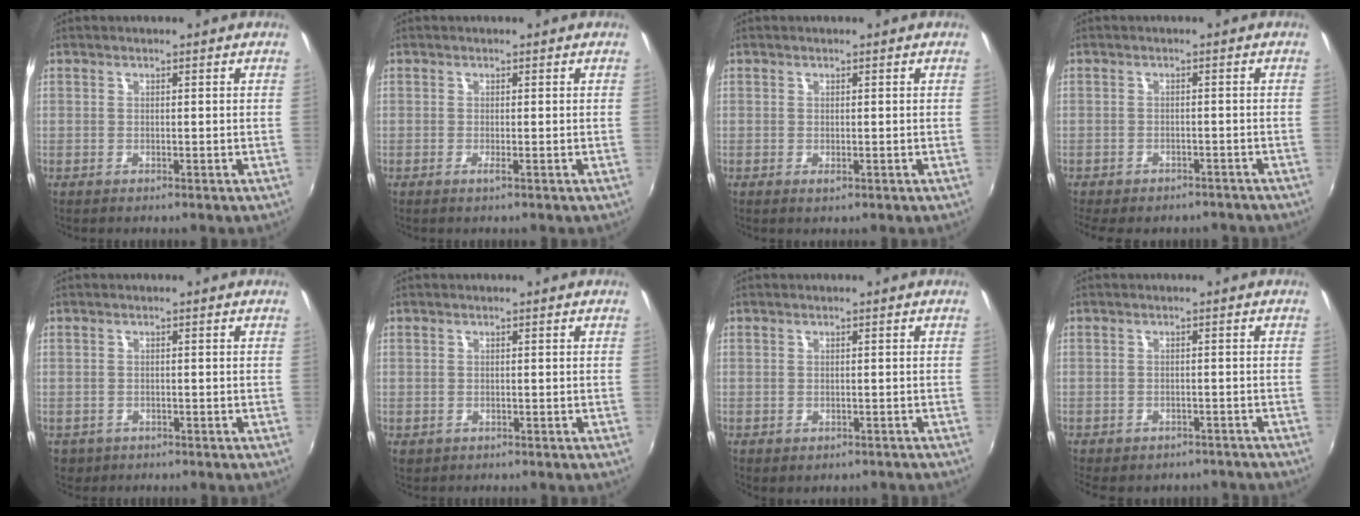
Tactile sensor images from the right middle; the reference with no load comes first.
{"total": 0.8, "force": [-0.3, -0.3, 0.7], "torque": [-0.011, -0.001, -0.007]}
{"total": 0.6, "force": [-0.1, 0.2, 0.6], "torque": [-0.010, -0.001, -0.001]}
{"total": 9.5, "force": [-7.7, 3.8, 3.9], "torque": [-0.090, -0.021, -0.102]}
{"total": 3.0, "force": [-1.2, 2.5, 1.2], "torque": [-0.031, -0.004, -0.011]}
{"total": 1.0, "force": [-0.3, 0.9, 0.4], "torque": [-0.007, -0.001, -0.003]}
{"total": 2.1, "force": [-1.4, 1.2, 1.0], "torque": [-0.019, -0.009, -0.014]}
{"total": 8.0, "force": [-6.6, 3.5, 2.9], "torque": [-0.067, -0.015, -0.078]}